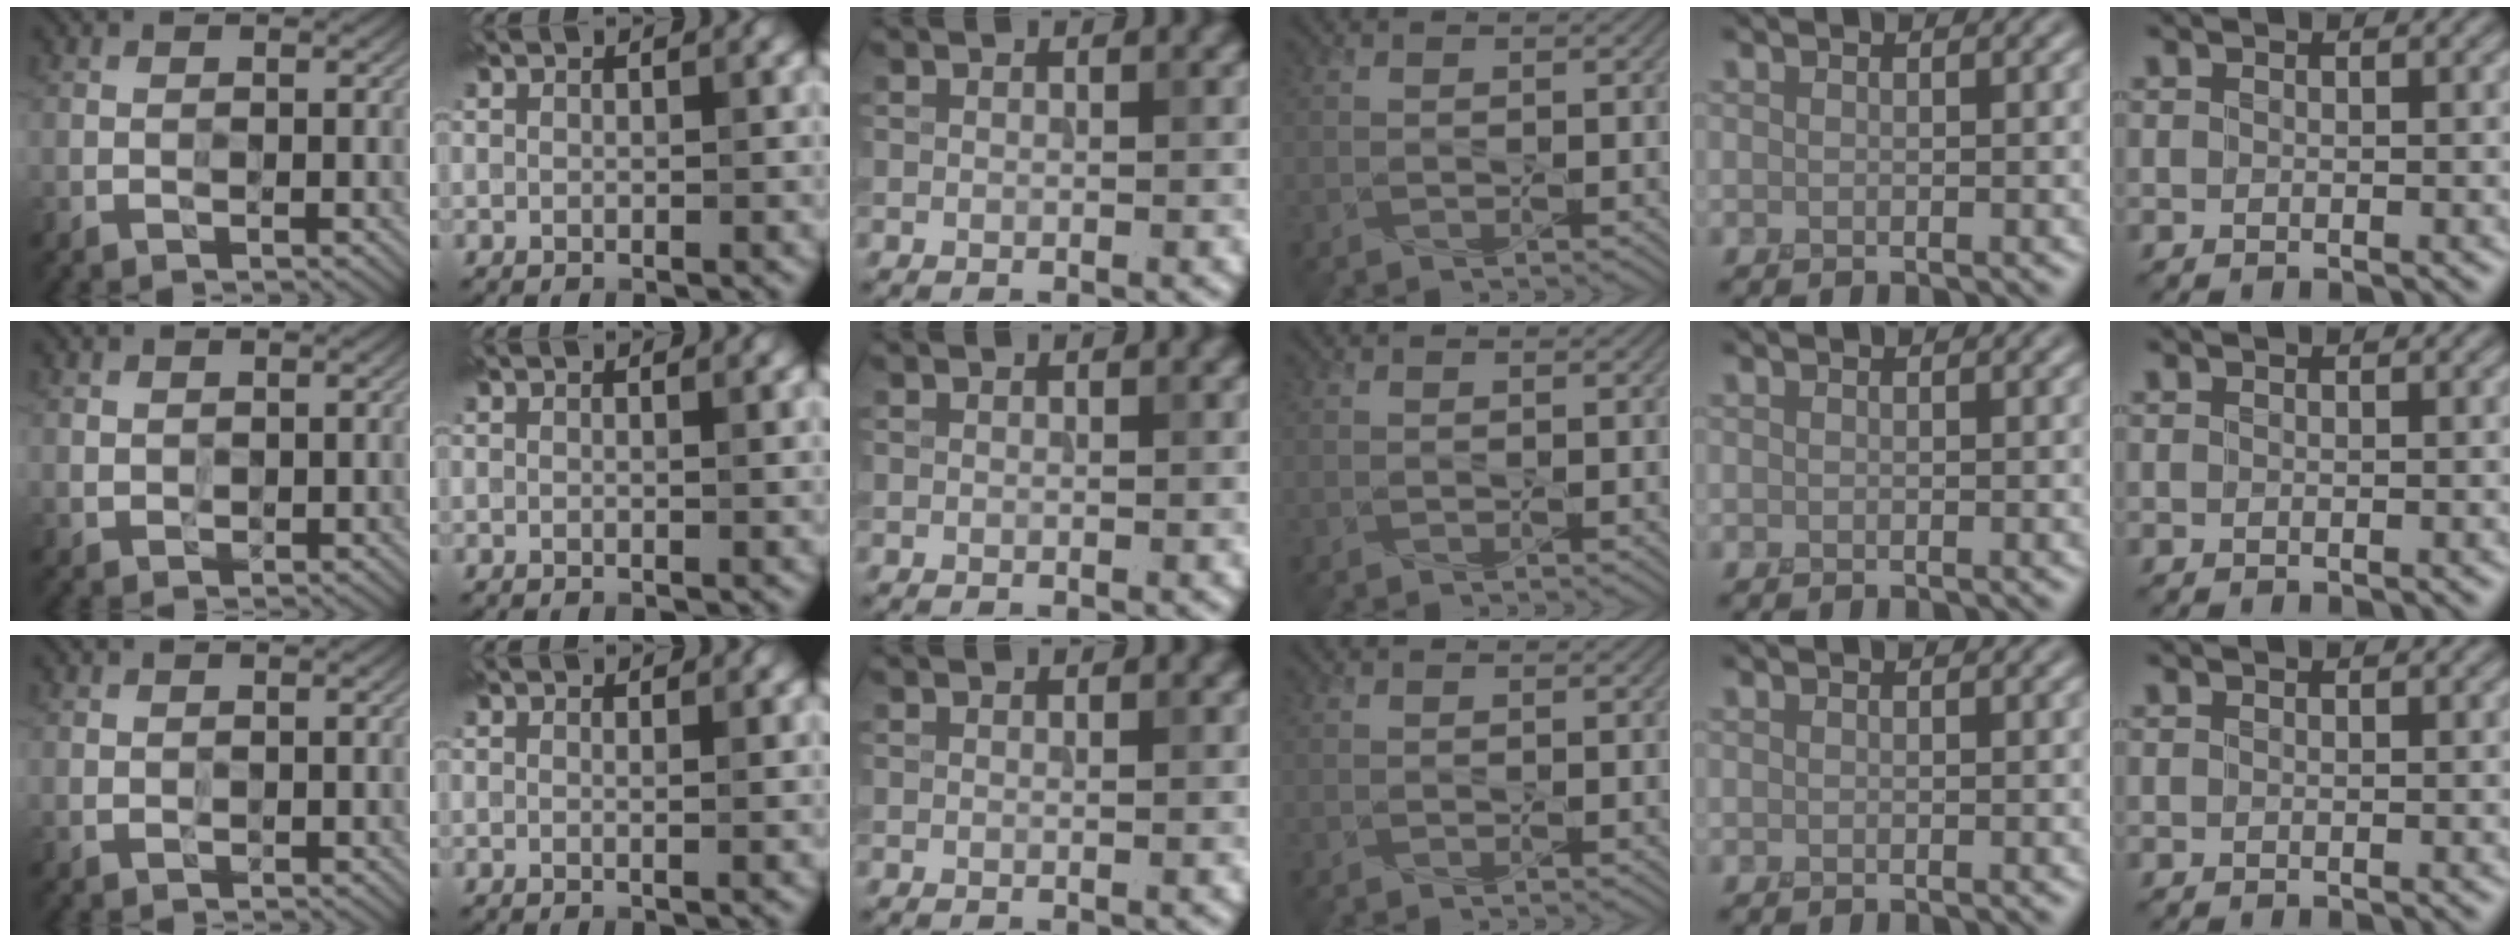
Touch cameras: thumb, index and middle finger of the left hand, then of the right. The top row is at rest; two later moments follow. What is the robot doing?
{"motion": "screw", "object": "spray bottle"}